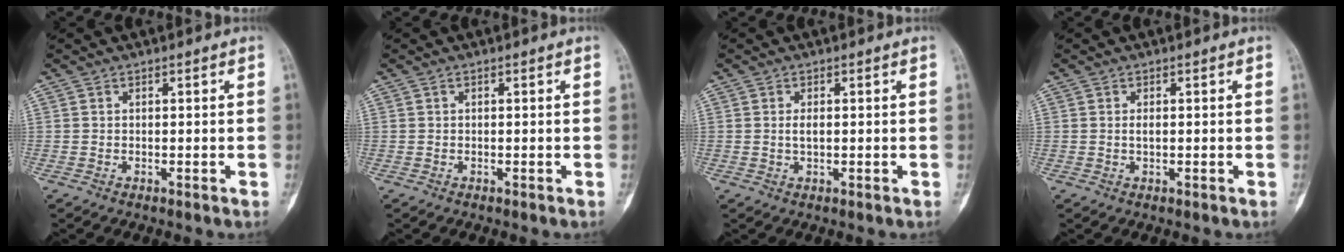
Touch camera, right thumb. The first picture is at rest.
{"total": 0.0}
{"total": 2.0, "force": [0.1, 0.9, 1.7], "torque": [-0.030, 0.000, 0.002]}
{"total": 0.9, "force": [0.1, 0.4, 0.8], "torque": [-0.013, 0.000, 0.001]}